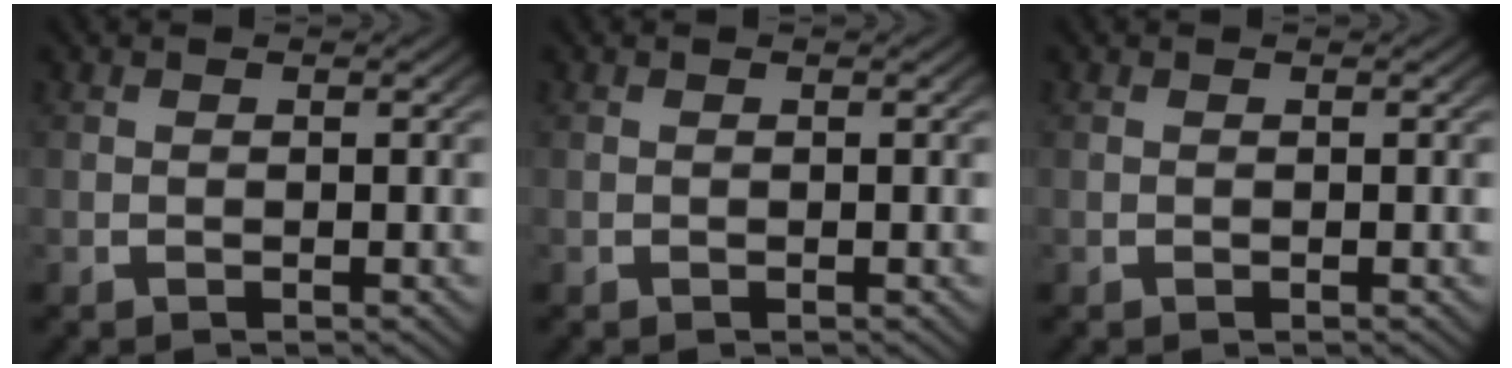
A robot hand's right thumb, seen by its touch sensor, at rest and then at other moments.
{"total": 0.0}
{"total": 0.0}